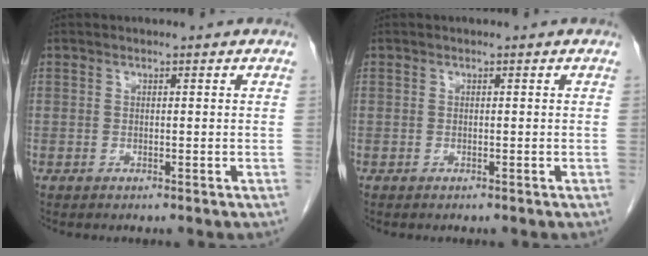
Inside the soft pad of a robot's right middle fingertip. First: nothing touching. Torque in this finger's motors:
{"motor_torque": [0.21, 0.01, 0.03, 0.01]}